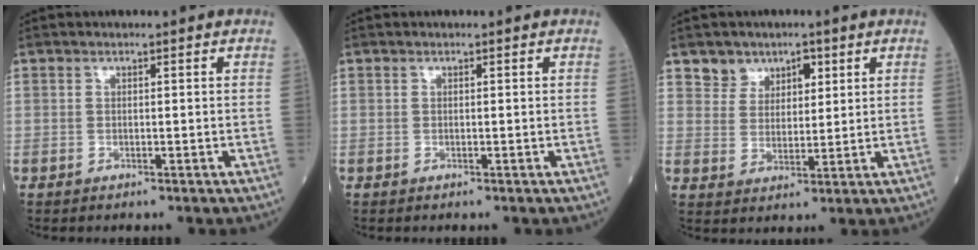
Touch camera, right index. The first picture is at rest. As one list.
[{"total": 0.0}, {"total": 5.0, "force": [3.2, 3.8, 0.6], "torque": [-0.005, 0.011, 0.061]}]